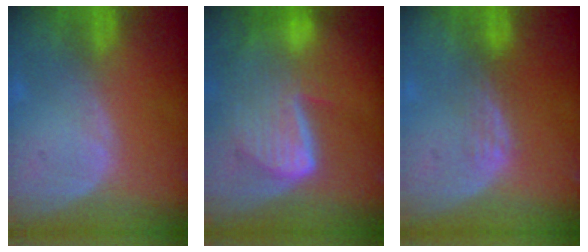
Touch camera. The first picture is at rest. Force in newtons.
{"total": 9.3, "press": 8.1, "slide": 4.6}
{"total": 2.2, "press": 2.2, "slide": 0.2}